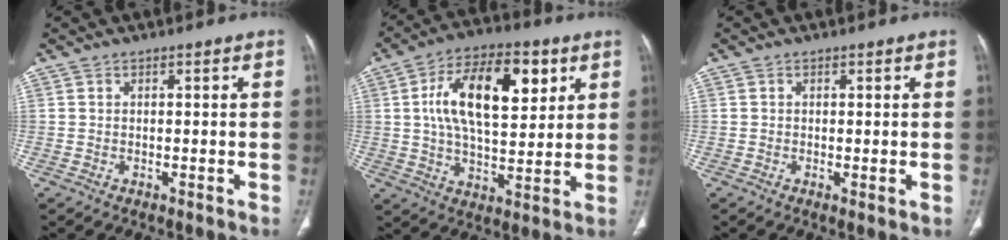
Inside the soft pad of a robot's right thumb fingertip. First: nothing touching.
{"total": 18.5, "force": [5.5, 9.2, 15.1], "torque": [-0.226, -0.005, 0.089]}
{"total": 1.1, "force": [-0.2, 0.3, 1.1], "torque": [-0.023, -0.006, -0.002]}